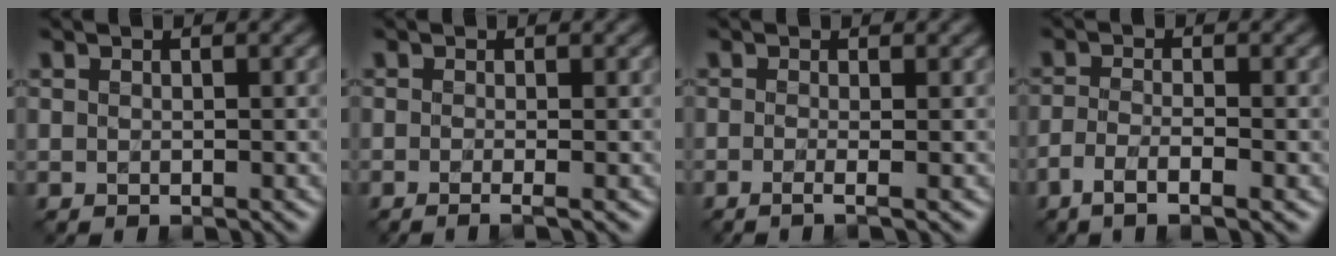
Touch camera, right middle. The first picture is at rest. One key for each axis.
{"total": 1.9, "fx": -0.6, "fy": 0.7, "fz": 1.7, "tx": -0.016, "ty": -0.009, "tz": -0.020}
{"total": 2.0, "fx": -0.4, "fy": 0.8, "fz": 1.8, "tx": -0.018, "ty": -0.010, "tz": -0.022}
{"total": 3.2, "fx": -1.9, "fy": 0.7, "fz": 2.5, "tx": -0.052, "ty": -0.005, "tz": -0.042}